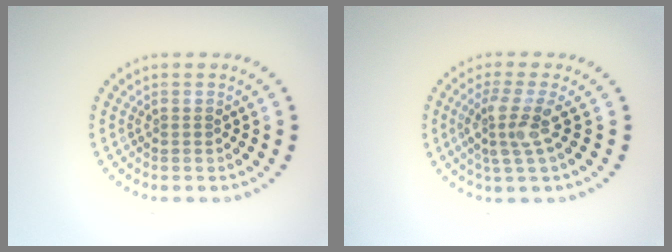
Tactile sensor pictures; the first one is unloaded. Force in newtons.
{"total": 3.2, "press": 2.7, "slide": 1.8}